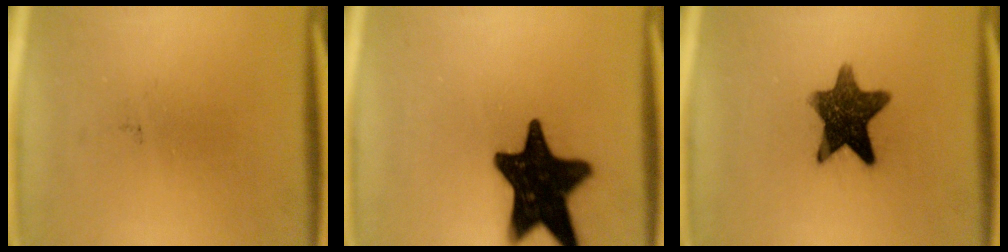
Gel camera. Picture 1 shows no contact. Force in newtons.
{"total": 19.8}
{"total": 11.3}